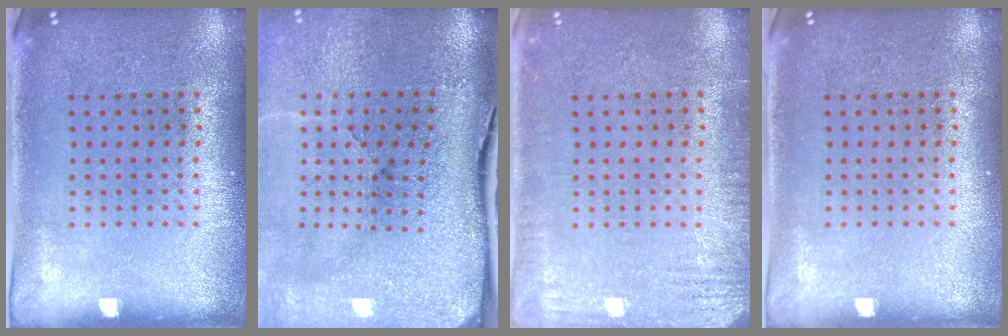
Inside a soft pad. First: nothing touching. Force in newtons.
{"total": 5.2, "press": 4.1, "slide": 3.3}
{"total": 2.5, "press": 2.5, "slide": 0.4}
{"total": 0.0}